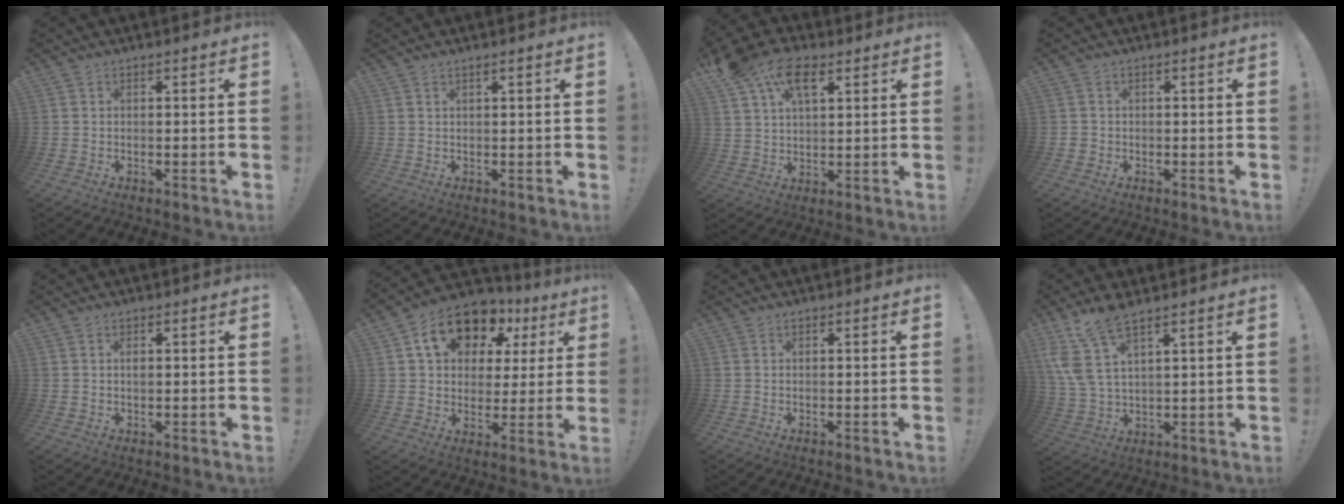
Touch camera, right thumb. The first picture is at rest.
{"total": 1.1, "force": [0.6, -0.1, 0.9], "torque": [-0.015, -0.001, 0.009]}
{"total": 13.2, "force": [7.4, 7.5, 8.0], "torque": [-0.138, -0.019, 0.138]}
{"total": 1.3, "force": [-0.5, 1.1, 0.4], "torque": [-0.010, 0.006, -0.008]}
{"total": 1.0, "force": [0.2, 0.6, 0.8], "torque": [-0.010, -0.001, 0.001]}
{"total": 16.0, "force": [8.5, 10.4, 8.8], "torque": [-0.140, -0.038, 0.156]}
{"total": 0.0}
{"total": 9.8, "force": [6.4, 3.1, 6.7], "torque": [-0.139, -0.030, 0.123]}